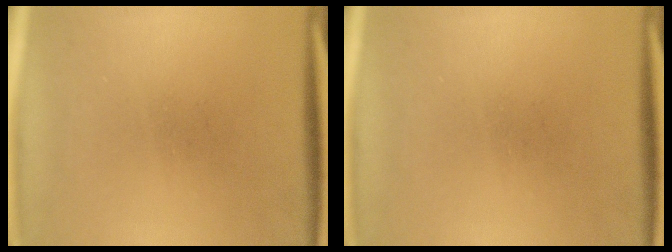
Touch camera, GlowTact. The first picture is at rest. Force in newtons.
{"total": 0.0}